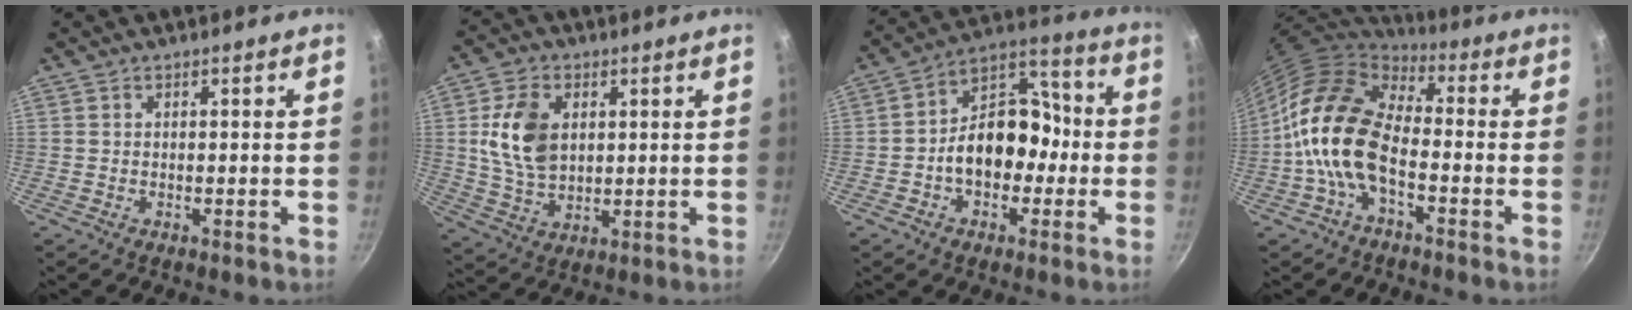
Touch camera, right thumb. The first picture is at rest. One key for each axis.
{"total": 11.5, "fx": 2.3, "fy": 7.8, "fz": 8.1, "tx": -0.138, "ty": -0.009, "tz": 0.047}
{"total": 14.5, "fx": -2.4, "fy": 10.4, "fz": 9.8, "tx": -0.096, "ty": 0.058, "tz": -0.051}
{"total": 14.8, "fx": -3.7, "fy": 8.4, "fz": 11.6, "tx": -0.192, "ty": 0.037, "tz": -0.086}